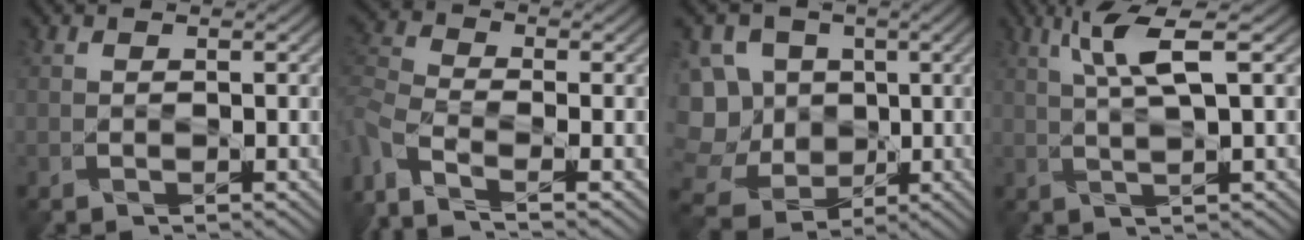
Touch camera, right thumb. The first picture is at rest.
{"total": 7.6, "force": [-4.4, 2.6, 5.6], "torque": [-0.157, -0.021, -0.091]}
{"total": 13.5, "force": [-0.1, 12.1, 5.9], "torque": [-0.234, 0.028, -0.004]}
{"total": 5.3, "force": [2.1, -0.3, 4.8], "torque": [-0.115, 0.009, 0.045]}